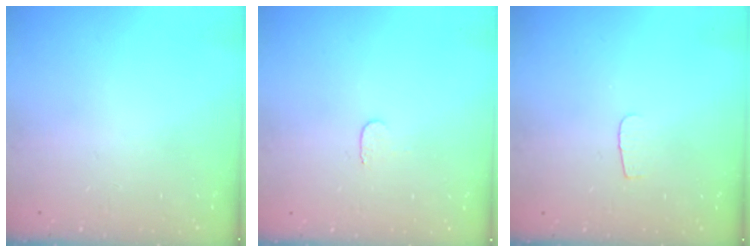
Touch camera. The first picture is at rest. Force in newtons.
{"total": 3.0, "press": 3.0, "slide": 0.3}
{"total": 3.6, "press": 3.5, "slide": 0.4}